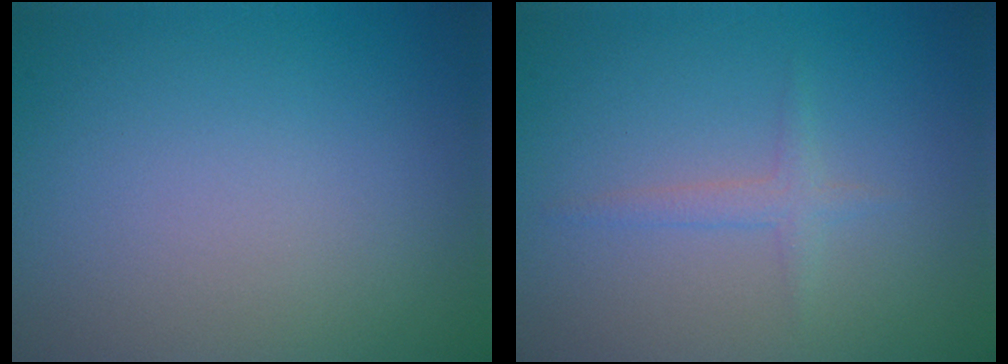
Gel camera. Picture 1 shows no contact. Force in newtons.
{"total": 1.3, "press": 1.3, "slide": 0.1}